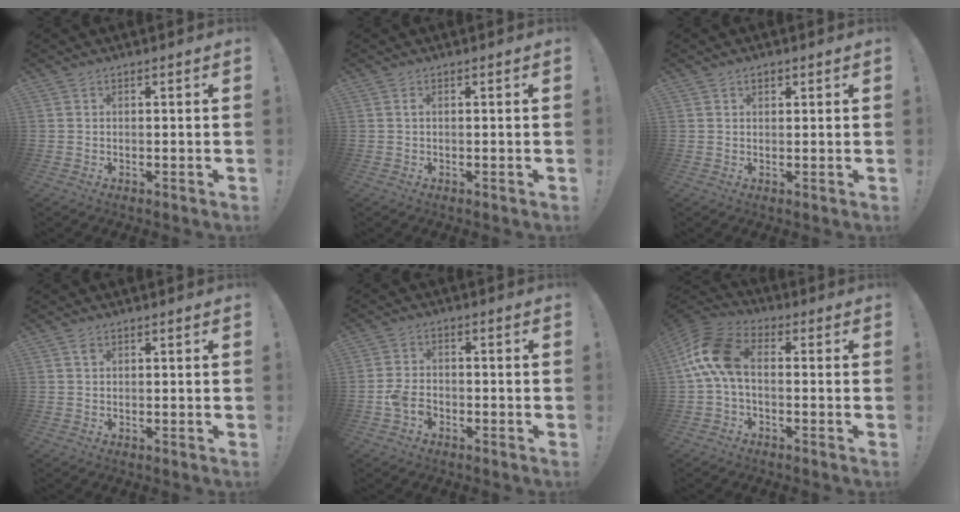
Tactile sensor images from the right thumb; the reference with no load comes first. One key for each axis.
{"total": 0.5, "fx": 0.0, "fy": 0.0, "fz": 0.5, "tx": -0.015, "ty": 0.002, "tz": 0.000}
{"total": 1.3, "fx": 0.7, "fy": 0.8, "fz": 0.7, "tx": -0.014, "ty": 0.002, "tz": 0.014}
{"total": 1.1, "fx": 0.5, "fy": 0.7, "fz": 0.6, "tx": -0.010, "ty": -0.001, "tz": 0.009}
{"total": 5.3, "fx": -3.0, "fy": 3.3, "fz": 3.0, "tx": -0.068, "ty": 0.015, "tz": -0.054}
{"total": 12.1, "fx": 0.8, "fy": 6.8, "fz": 10.0, "tx": -0.211, "ty": 0.011, "tz": 0.020}